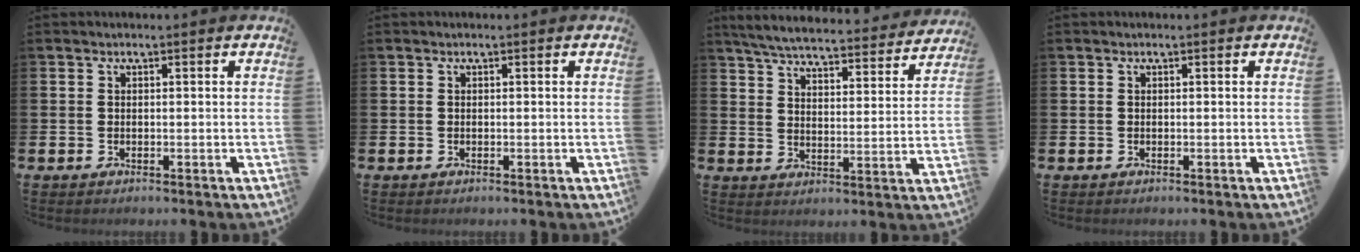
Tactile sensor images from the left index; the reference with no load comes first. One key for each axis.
{"total": 0.0}
{"total": 6.3, "fx": 6.1, "fy": 0.7, "fz": 1.6, "tx": -0.050, "ty": -0.045, "tz": 0.103}
{"total": 0.0}